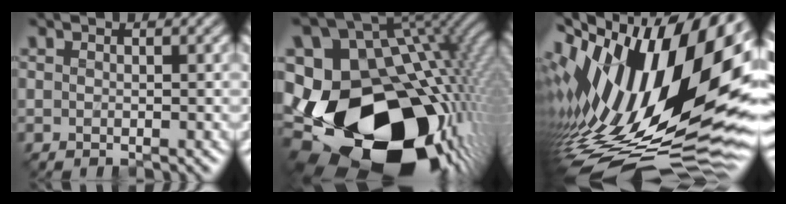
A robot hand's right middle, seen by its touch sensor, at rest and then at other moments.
{"total": 21.9, "force": [-5.4, 15.5, 14.4], "torque": [-0.293, -0.050, -0.055]}
{"total": 19.3, "force": [1.5, 7.9, 17.6], "torque": [-0.321, -0.017, 0.014]}